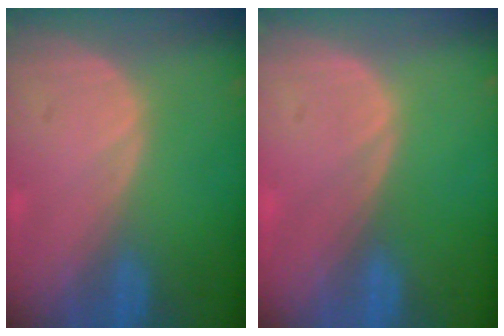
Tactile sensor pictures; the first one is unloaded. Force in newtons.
{"total": 0.0}